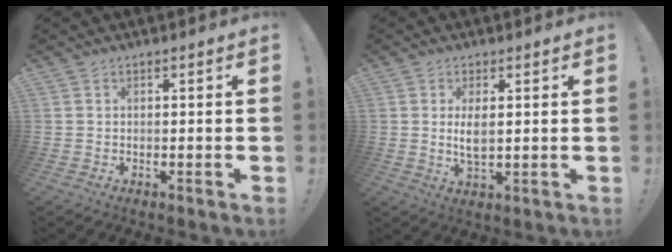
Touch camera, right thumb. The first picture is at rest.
{"total": 4.9, "force": [0.9, 1.8, 4.5], "torque": [-0.076, -0.016, 0.010]}